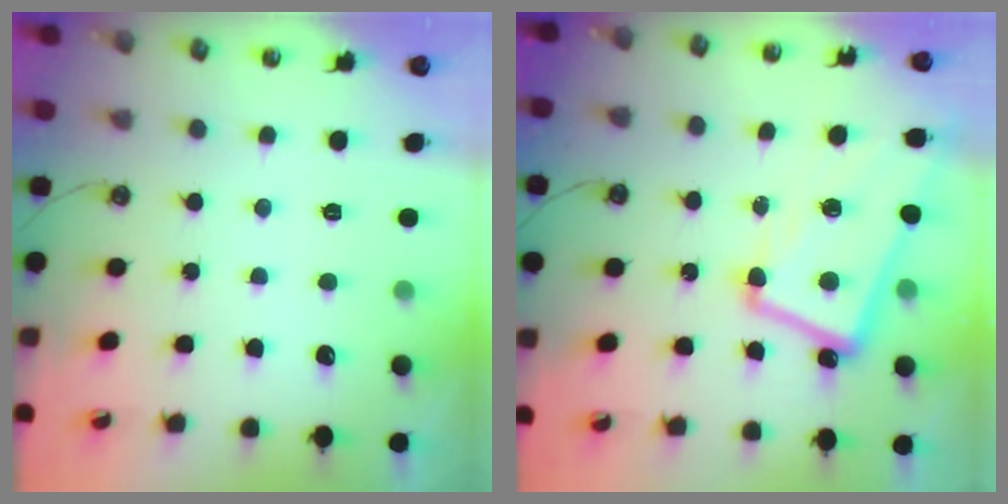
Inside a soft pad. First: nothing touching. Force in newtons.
{"total": 8.2, "press": 8.0, "slide": 1.9}